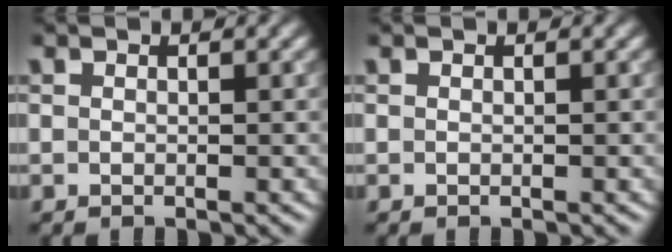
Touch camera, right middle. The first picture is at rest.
{"total": 0.0}